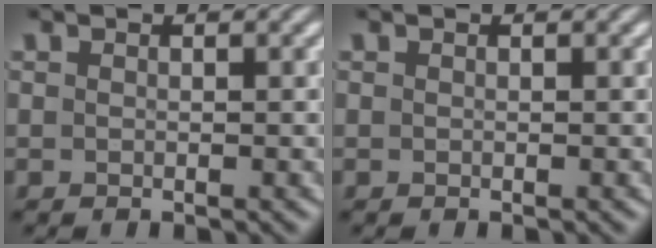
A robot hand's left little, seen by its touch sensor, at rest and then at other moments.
{"total": 0.0}